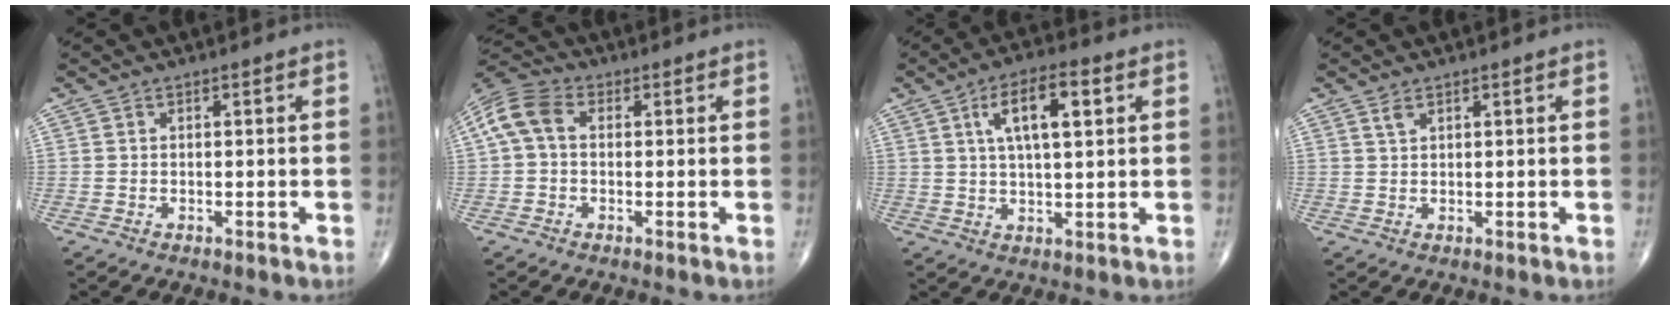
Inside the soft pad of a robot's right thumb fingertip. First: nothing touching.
{"total": 7.8, "force": [0.9, 5.4, 5.5], "torque": [-0.116, 0.028, 0.008]}
{"total": 9.6, "force": [3.2, 3.5, 8.4], "torque": [-0.136, 0.002, 0.054]}
{"total": 1.4, "force": [0.9, 0.5, 0.8], "torque": [-0.015, 0.000, 0.022]}